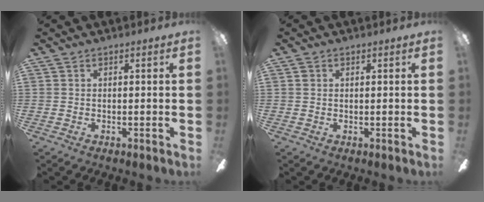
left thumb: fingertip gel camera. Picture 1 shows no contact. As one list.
[{"total": 0.8, "force": [0.3, 0.6, 0.4], "torque": [0.001, 0.002, 0.003]}]